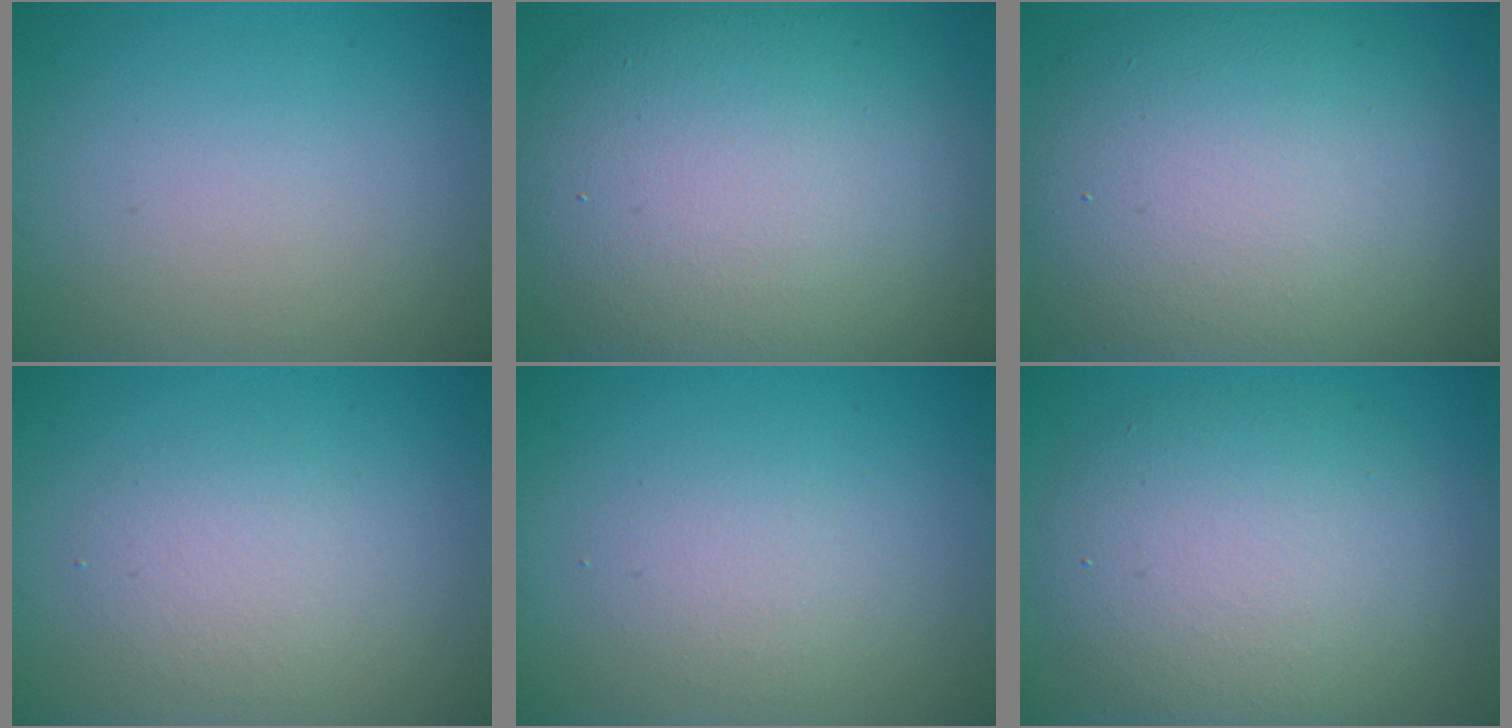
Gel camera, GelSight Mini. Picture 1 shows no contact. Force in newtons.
{"total": 13.1, "press": 13.1, "slide": 0.6}
{"total": 12.3, "press": 12.3, "slide": 0.7}
{"total": 2.4, "press": 2.4, "slide": 0.1}
{"total": 1.9, "press": 1.9, "slide": 0.0}
{"total": 7.3, "press": 7.3, "slide": 0.1}